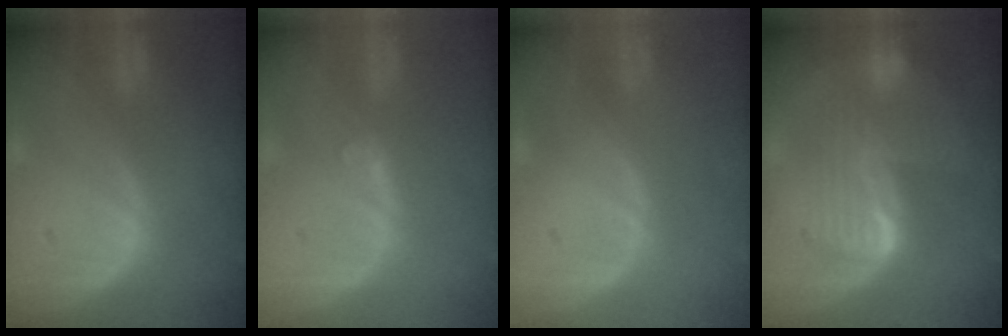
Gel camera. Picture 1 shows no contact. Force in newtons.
{"total": 1.3, "press": 1.1, "slide": 0.7}
{"total": 0.0}
{"total": 6.8, "press": 6.8, "slide": 0.2}